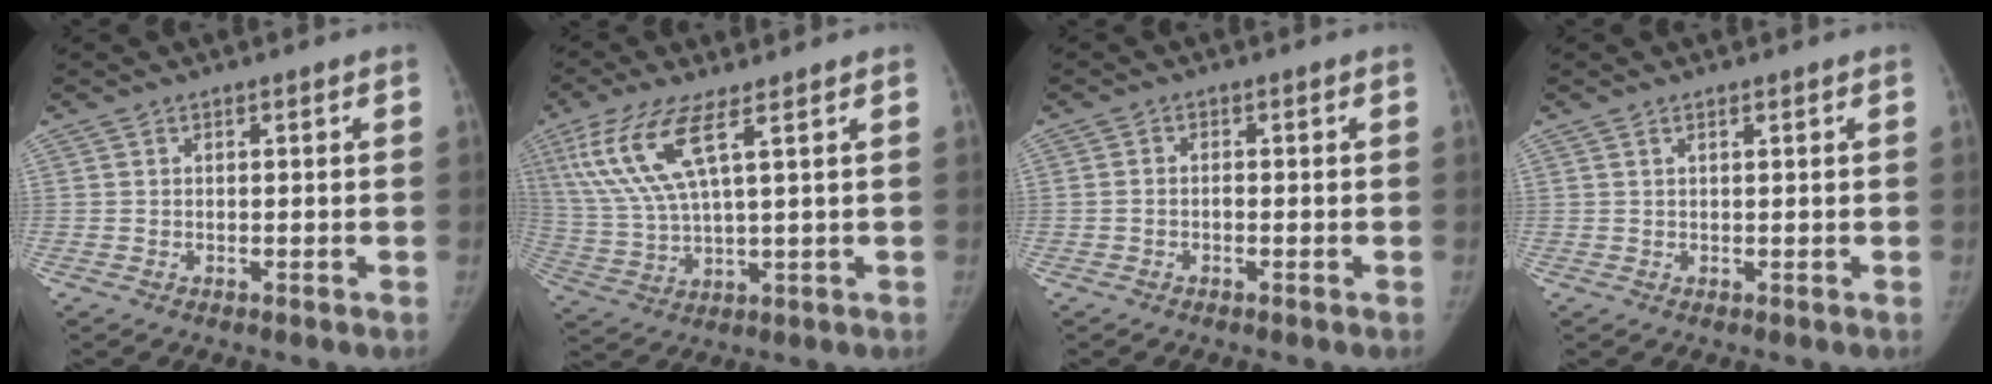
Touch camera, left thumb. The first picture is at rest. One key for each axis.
{"total": 11.9, "fx": 5.4, "fy": 3.0, "fz": 10.2, "tx": -0.242, "ty": -0.016, "tz": 0.113}
{"total": 1.1, "fx": -0.6, "fy": 0.7, "fz": 0.7, "tx": -0.011, "ty": 0.007, "tz": -0.010}
{"total": 0.7, "fx": 0.5, "fy": 0.1, "fz": 0.5, "tx": -0.011, "ty": 0.003, "tz": 0.010}